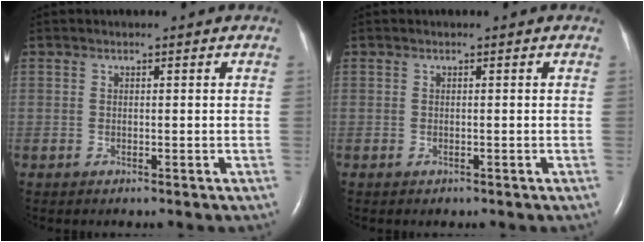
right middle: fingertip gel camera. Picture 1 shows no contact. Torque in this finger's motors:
{"motor_torque": [0.20, -0.10, -0.02, 0.00]}